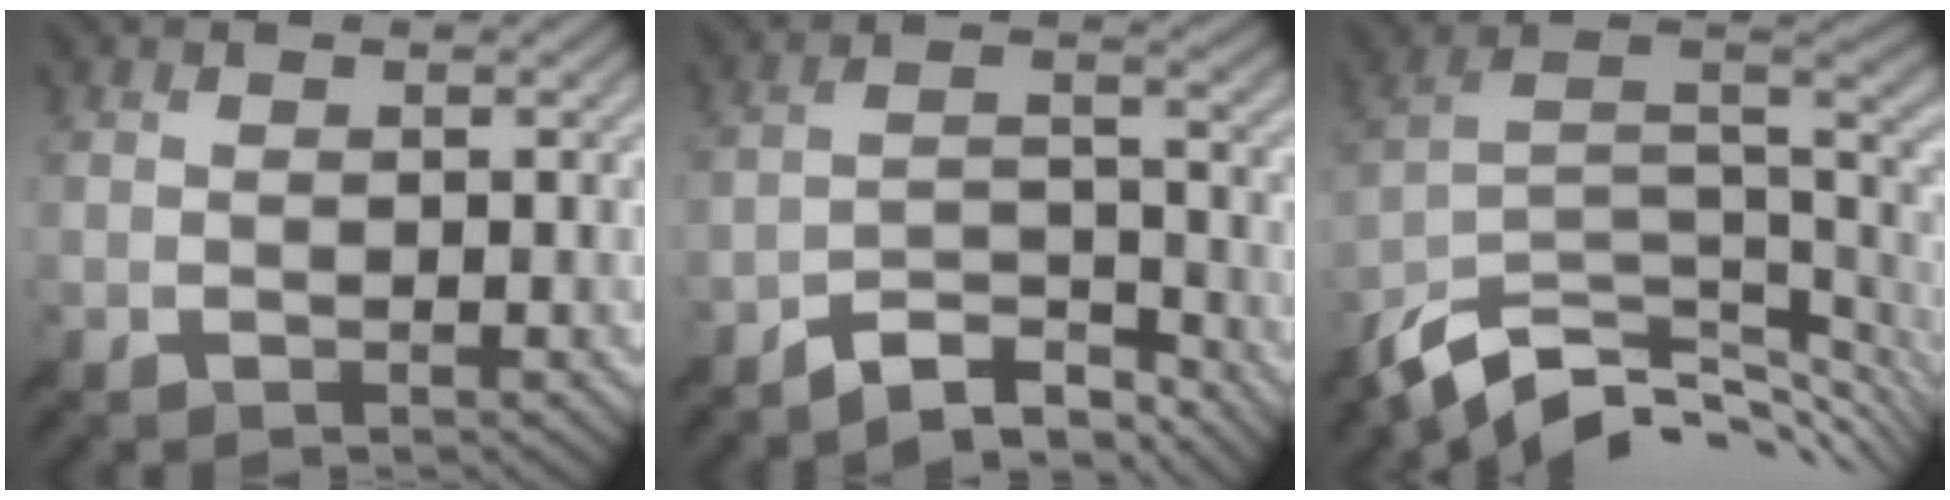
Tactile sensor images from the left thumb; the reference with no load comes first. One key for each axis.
{"total": 7.0, "fx": -6.2, "fy": 1.9, "fz": 2.8, "tx": -0.051, "ty": 0.003, "tz": -0.115}
{"total": 12.2, "fx": -7.3, "fy": 5.4, "fz": 8.0, "tx": -0.185, "ty": -0.004, "tz": -0.128}